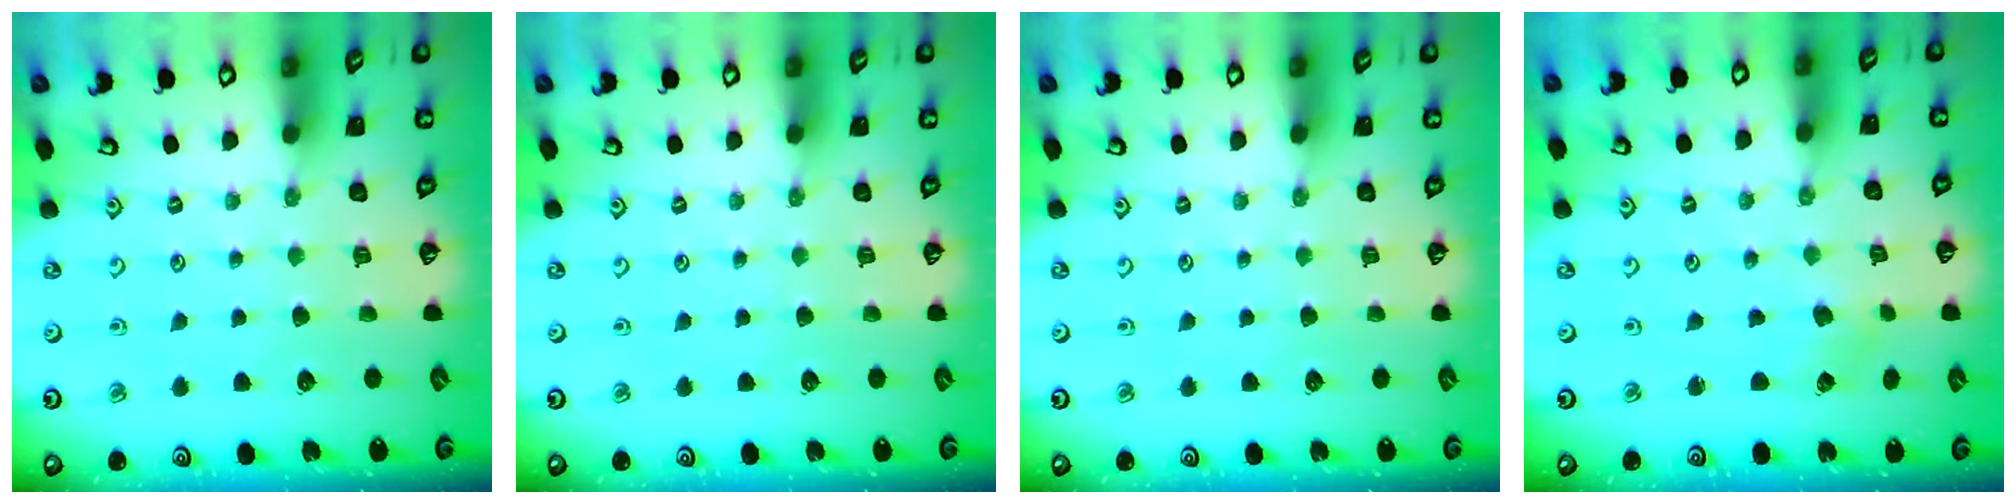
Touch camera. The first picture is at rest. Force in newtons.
{"total": 0.0}
{"total": 0.0}
{"total": 2.6, "press": 2.6, "slide": 0.4}